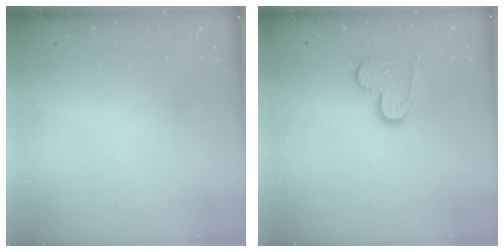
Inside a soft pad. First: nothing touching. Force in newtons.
{"total": 9.7, "press": 9.7, "slide": 0.5}